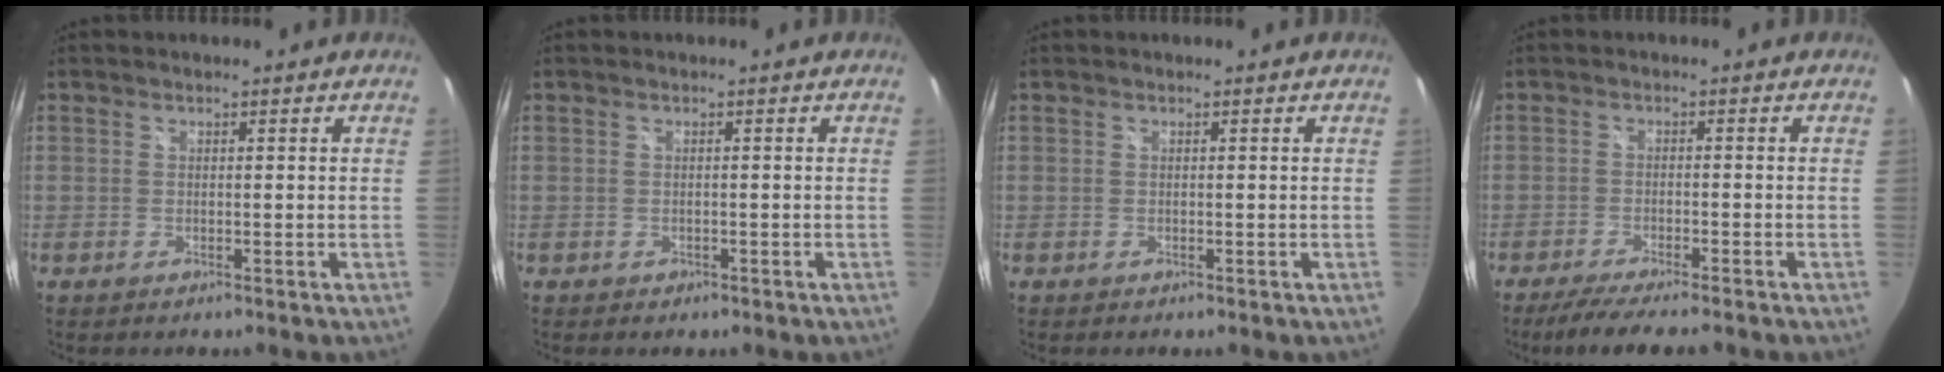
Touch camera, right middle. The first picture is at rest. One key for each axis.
{"total": 1.0, "fx": -0.5, "fy": 0.8, "fz": 0.3, "tx": -0.006, "ty": -0.002, "tz": -0.005}
{"total": 0.0}
{"total": 7.7, "fx": -6.5, "fy": 0.7, "fz": 4.0, "tx": -0.091, "ty": -0.018, "tz": -0.106}